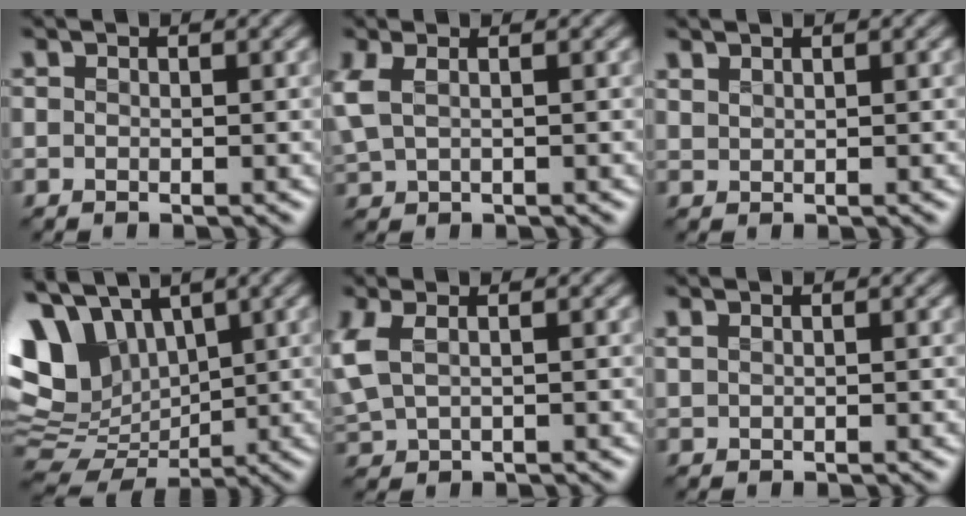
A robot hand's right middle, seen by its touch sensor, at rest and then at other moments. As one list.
[{"total": 2.7, "force": [0.4, 1.5, 2.3], "torque": [-0.068, 0.003, 0.015]}, {"total": 0.7, "force": [0.7, 0.2, 0.2], "torque": [-0.008, 0.003, 0.019]}, {"total": 9.8, "force": [3.7, 6.5, 6.4], "torque": [-0.132, 0.018, 0.066]}, {"total": 4.0, "force": [0.5, 2.2, 3.2], "torque": [-0.099, 0.001, 0.017]}, {"total": 0.5, "force": [0.3, 0.2, 0.4], "torque": [-0.009, 0.003, 0.010]}]